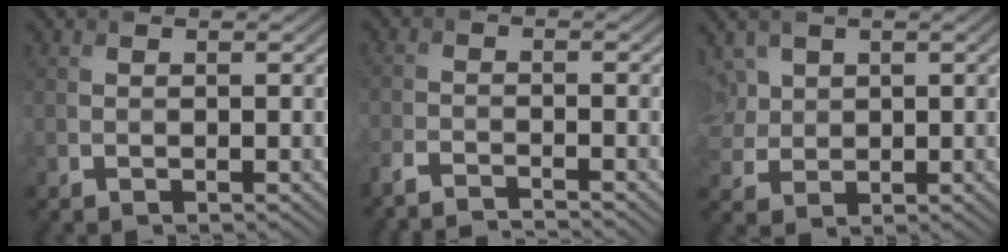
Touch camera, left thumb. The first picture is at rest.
{"total": 3.3, "force": [-3.2, -0.2, 0.8], "torque": [-0.018, -0.005, -0.066]}
{"total": 4.7, "force": [2.1, 3.4, 2.4], "torque": [-0.086, 0.006, 0.043]}